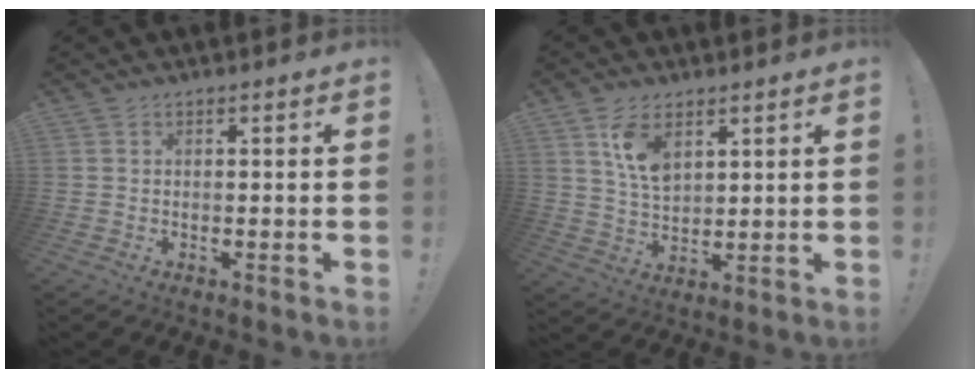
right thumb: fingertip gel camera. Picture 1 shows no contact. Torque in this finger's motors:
{"motor_torque": [0.10, 0.23, 0.04, 0.19, 0.04]}